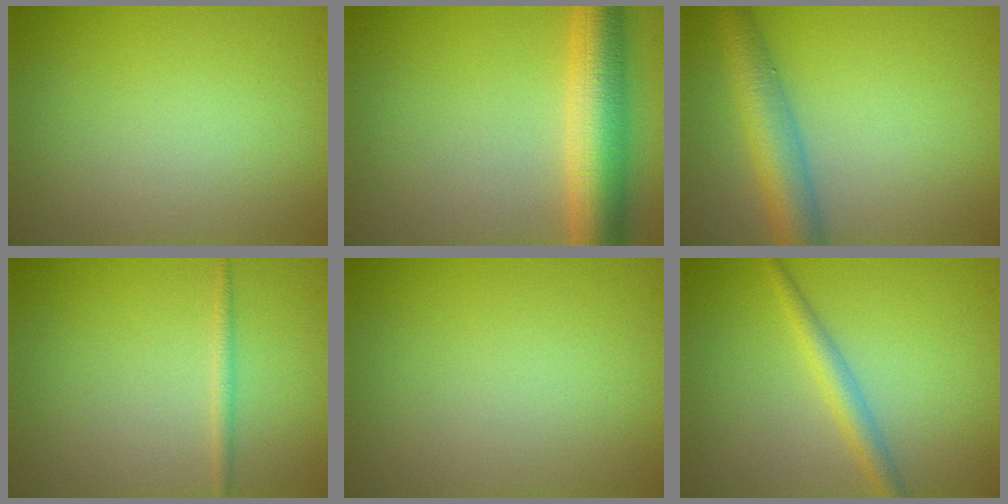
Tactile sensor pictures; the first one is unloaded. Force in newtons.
{"total": 7.1, "press": 7.1, "slide": 0.1}
{"total": 5.1, "press": 5.1, "slide": 0.3}
{"total": 0.9, "press": 0.9, "slide": 0.1}
{"total": 0.0}
{"total": 2.2, "press": 2.2, "slide": 0.0}